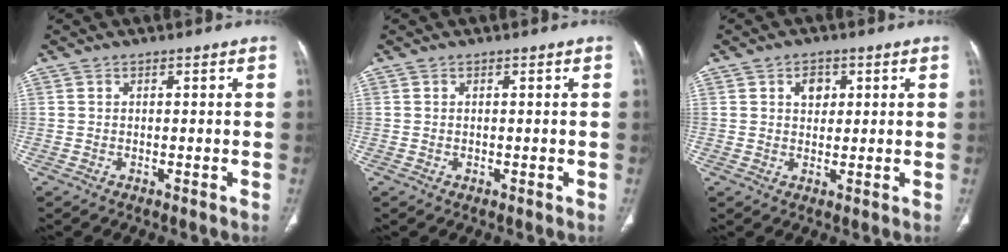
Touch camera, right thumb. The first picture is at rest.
{"total": 0.0}
{"total": 3.5, "force": [1.3, 2.6, 2.0], "torque": [-0.016, -0.004, 0.020]}